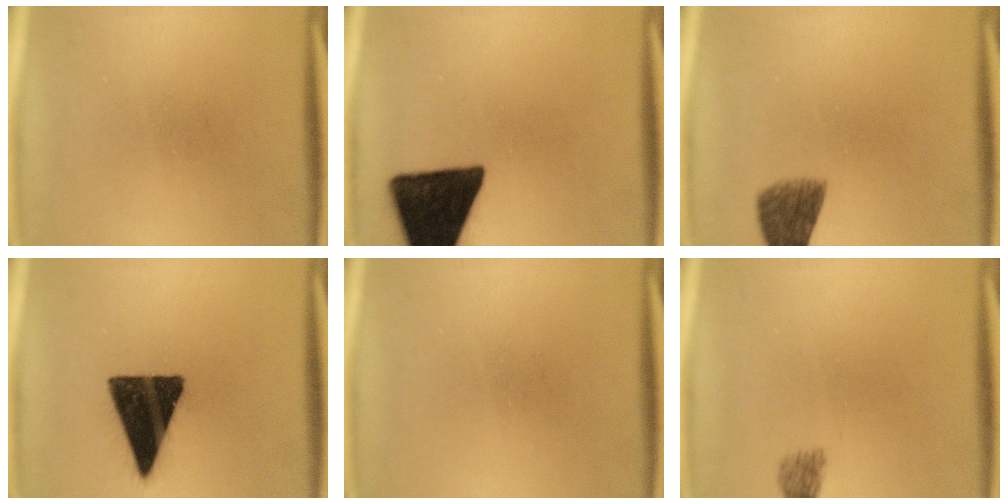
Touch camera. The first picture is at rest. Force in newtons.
{"total": 18.7}
{"total": 5.9}
{"total": 16.1}
{"total": 0.0}
{"total": 2.1}